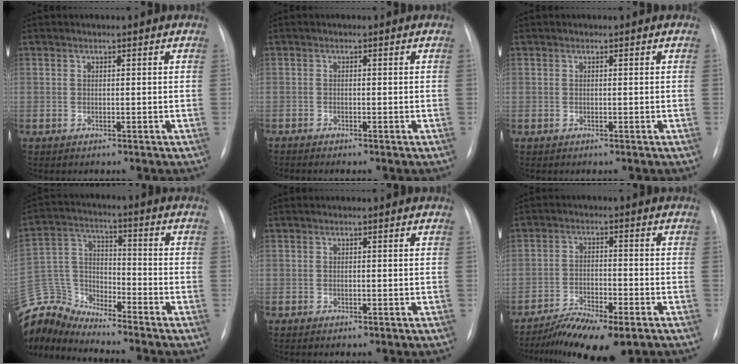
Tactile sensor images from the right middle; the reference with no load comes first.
{"total": 0.7, "force": [-0.7, 0.0, 0.1], "torque": [-0.003, -0.001, -0.016]}
{"total": 0.0}
{"total": 10.8, "force": [-10.8, 1.0, -0.2], "torque": [-0.008, 0.047, -0.218]}
{"total": 0.5, "force": [-0.3, 0.3, 0.4], "torque": [-0.006, 0.000, -0.002]}
{"total": 9.5, "force": [-6.9, 2.1, 6.2], "torque": [-0.104, -0.017, -0.116]}